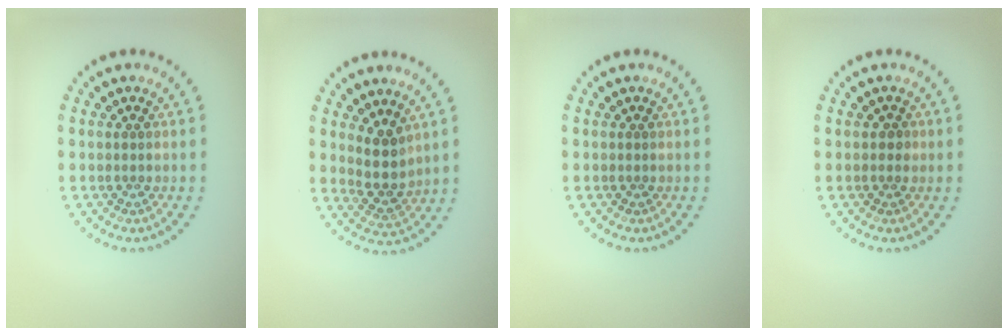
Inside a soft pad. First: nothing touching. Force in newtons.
{"total": 2.9, "press": 2.3, "slide": 1.7}
{"total": 0.0}
{"total": 0.8, "press": 0.7, "slide": 0.2}